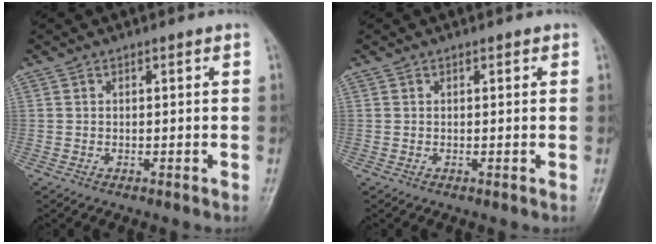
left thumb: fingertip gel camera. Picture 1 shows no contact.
{"total": 0.6, "force": [0.4, 0.4, 0.3], "torque": [-0.002, -0.002, 0.001]}